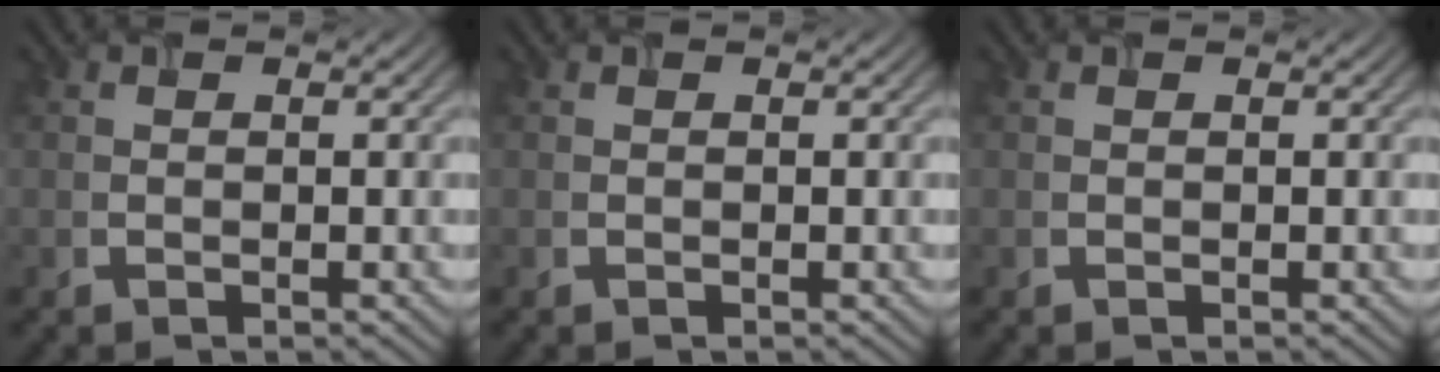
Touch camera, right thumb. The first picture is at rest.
{"total": 0.0}
{"total": 0.0}